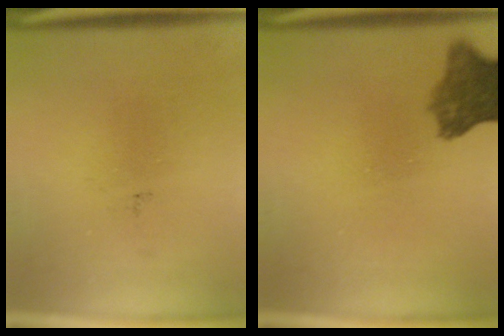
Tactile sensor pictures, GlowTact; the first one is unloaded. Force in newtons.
{"total": 7.1}